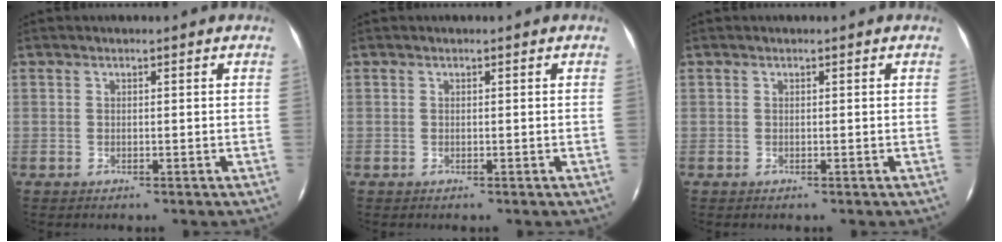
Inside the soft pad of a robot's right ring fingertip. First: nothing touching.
{"total": 0.0}
{"total": 0.0}